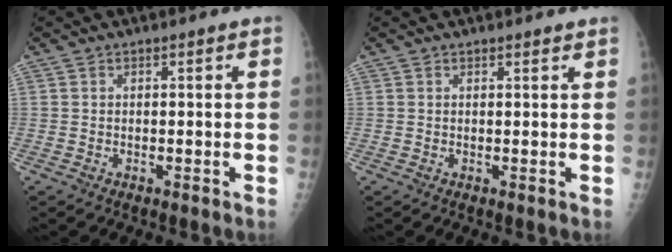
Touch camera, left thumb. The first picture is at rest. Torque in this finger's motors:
{"motor_torque": [-0.03, 0.11, -0.32, -0.17, -0.02]}